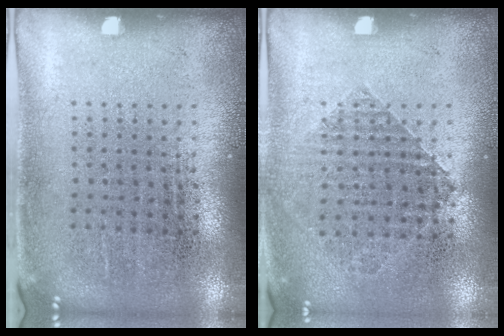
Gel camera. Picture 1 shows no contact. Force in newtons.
{"total": 0.9, "press": 0.9, "slide": 0.1}